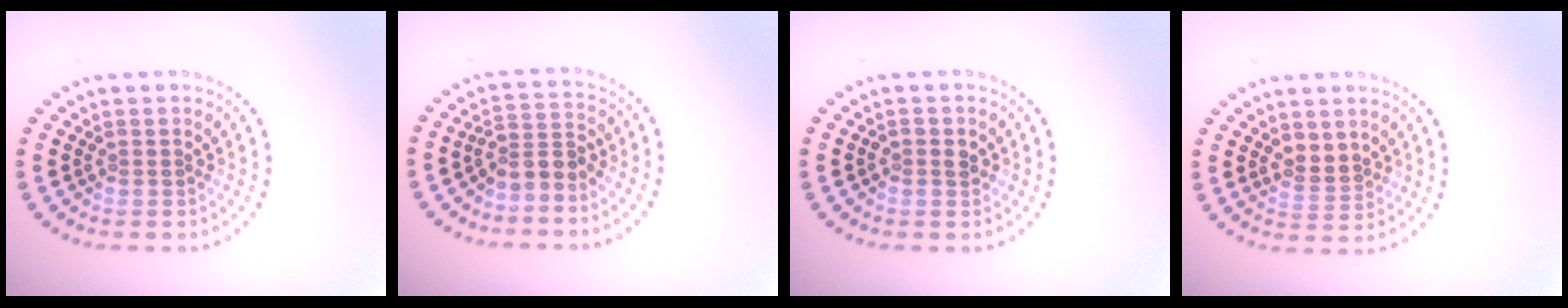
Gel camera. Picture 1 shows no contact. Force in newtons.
{"total": 2.5, "press": 1.8, "slide": 1.8}
{"total": 1.3, "press": 1.3, "slide": 0.1}
{"total": 2.0, "press": 1.8, "slide": 0.8}